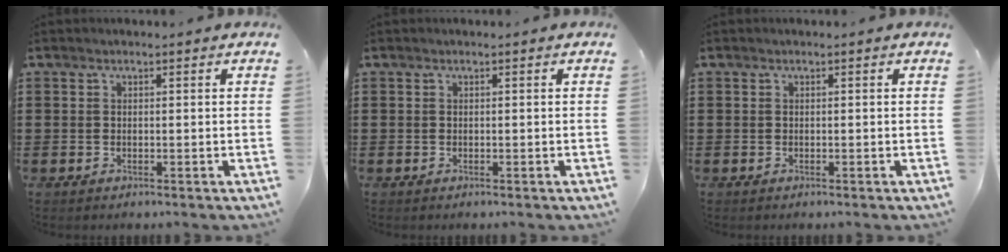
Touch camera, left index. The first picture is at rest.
{"total": 0.0}
{"total": 0.0}